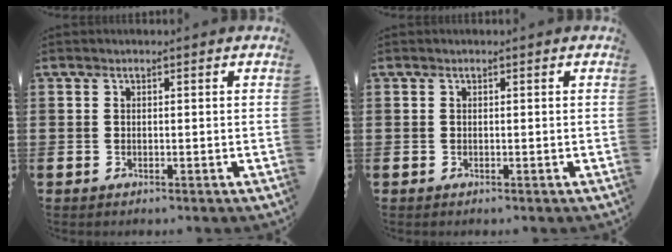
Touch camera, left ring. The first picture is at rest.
{"total": 0.0}